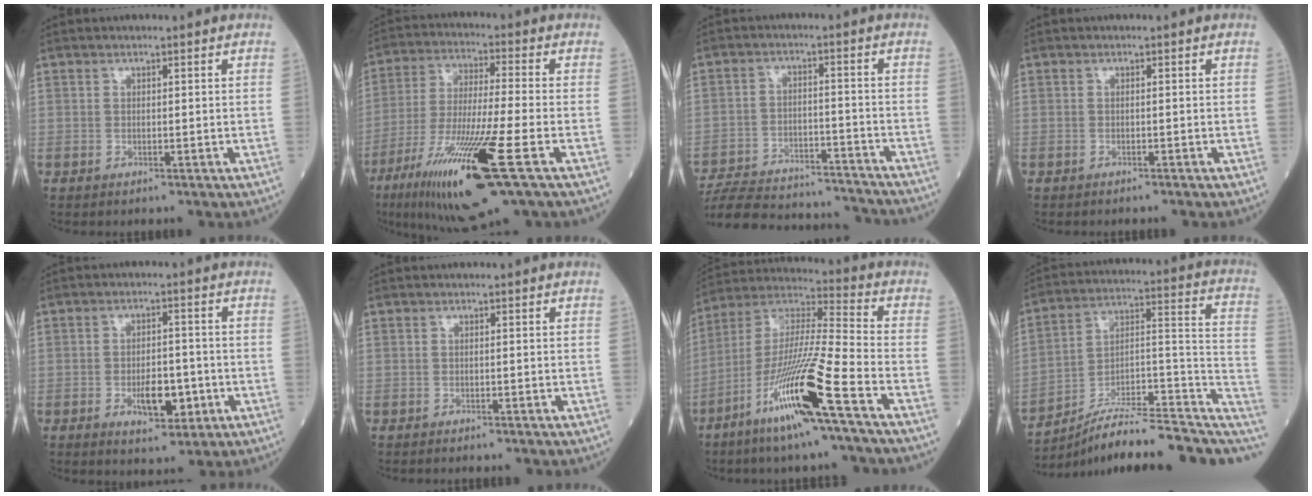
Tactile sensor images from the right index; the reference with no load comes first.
{"total": 18.0, "force": [-8.6, 0.8, 15.8], "torque": [-0.309, -0.044, -0.154]}
{"total": 21.1, "force": [-20.0, 3.3, 5.9], "torque": [-0.127, -0.008, -0.287]}
{"total": 1.2, "force": [-1.1, 0.1, 0.4], "torque": [-0.007, -0.001, -0.015]}
{"total": 6.0, "force": [-2.0, 2.5, 5.0], "torque": [-0.079, -0.001, -0.024]}
{"total": 1.6, "force": [-1.5, 0.1, 0.6], "torque": [-0.010, -0.002, -0.017]}
{"total": 16.9, "force": [-8.5, -0.7, 14.6], "torque": [-0.302, -0.028, -0.165]}
{"total": 18.8, "force": [-15.4, 3.6, 10.2], "torque": [-0.107, 0.058, -0.235]}